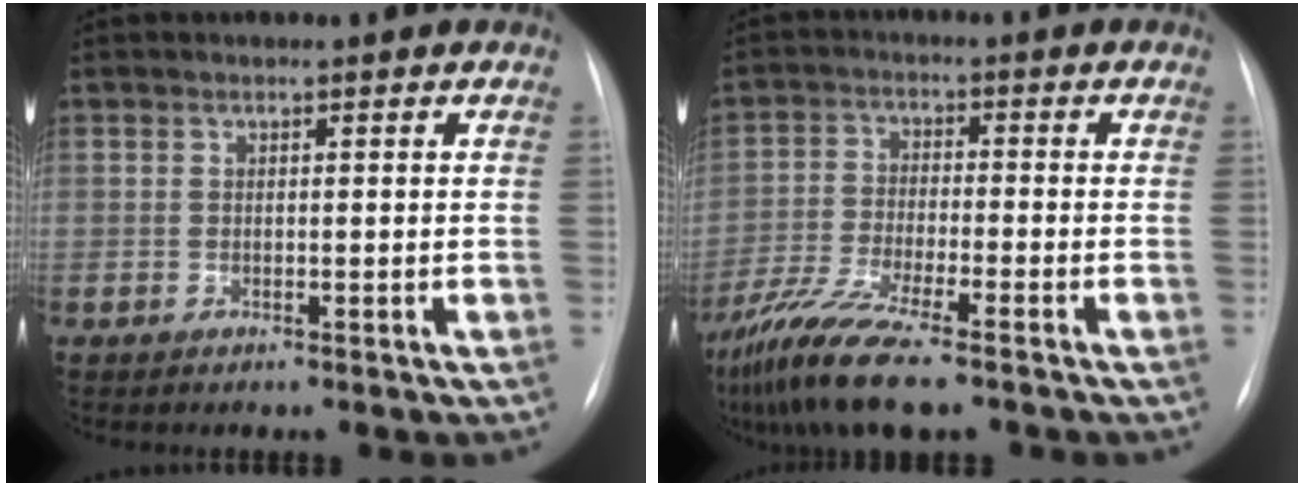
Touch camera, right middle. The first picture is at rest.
{"total": 10.3, "force": [-7.4, 1.2, 7.0], "torque": [-0.146, -0.029, -0.137]}